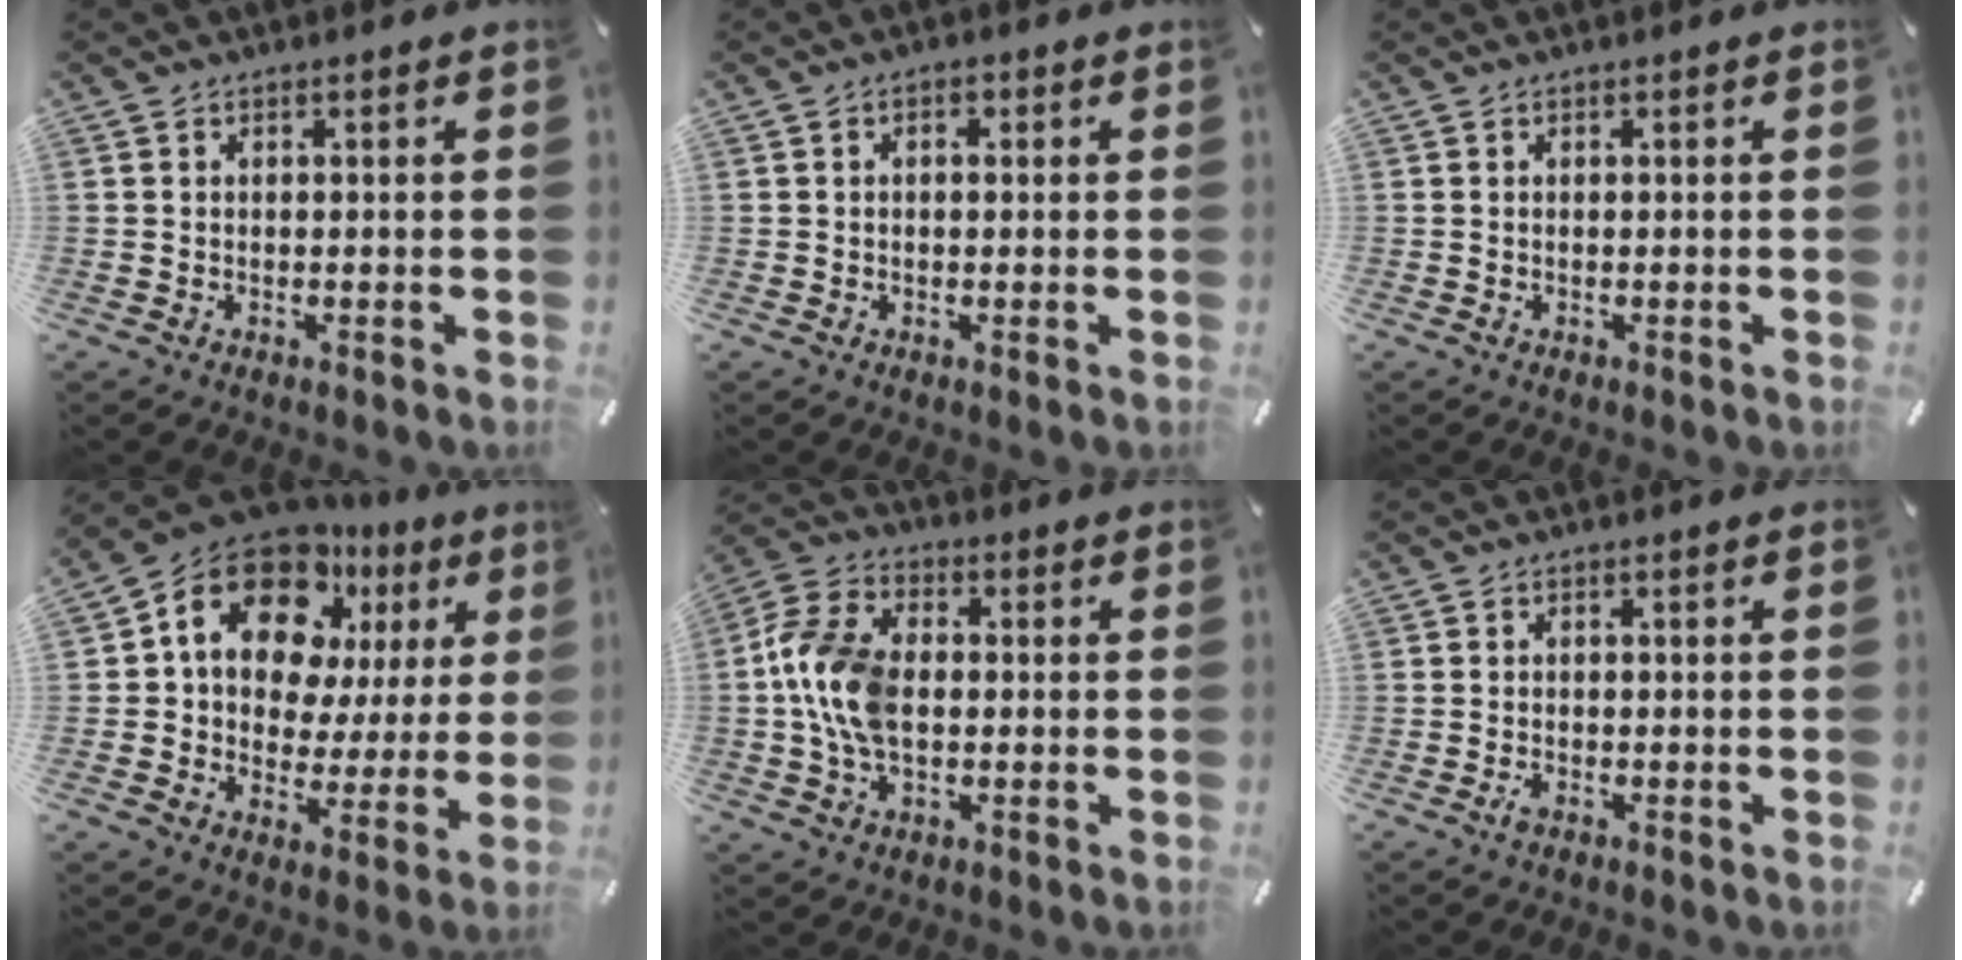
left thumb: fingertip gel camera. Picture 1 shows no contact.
{"total": 1.8, "force": [0.2, 1.2, 1.3], "torque": [-0.018, 0.004, 0.001]}
{"total": 0.0}
{"total": 17.2, "force": [9.9, 11.2, 8.6], "torque": [-0.151, -0.060, 0.175]}
{"total": 12.1, "force": [-0.6, 8.1, 8.9], "torque": [-0.198, 0.013, -0.010]}
{"total": 1.2, "force": [-0.8, 0.6, 0.7], "torque": [-0.022, -0.003, -0.016]}